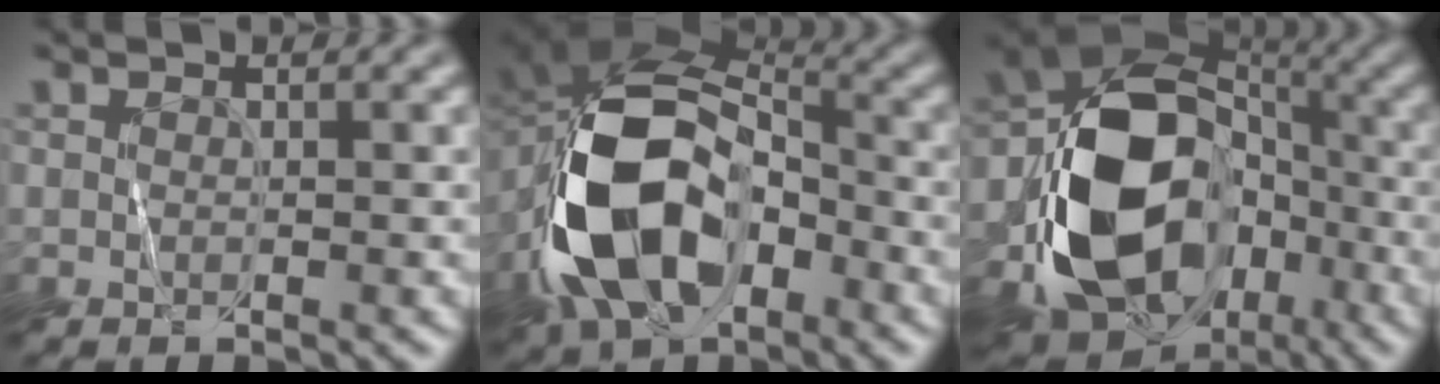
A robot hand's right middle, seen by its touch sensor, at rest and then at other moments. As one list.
[{"total": 13.8, "force": [-4.4, 8.5, 9.9], "torque": [-0.205, -0.005, -0.087]}, {"total": 17.8, "force": [-5.9, 12.8, 10.8], "torque": [-0.169, -0.015, -0.108]}]